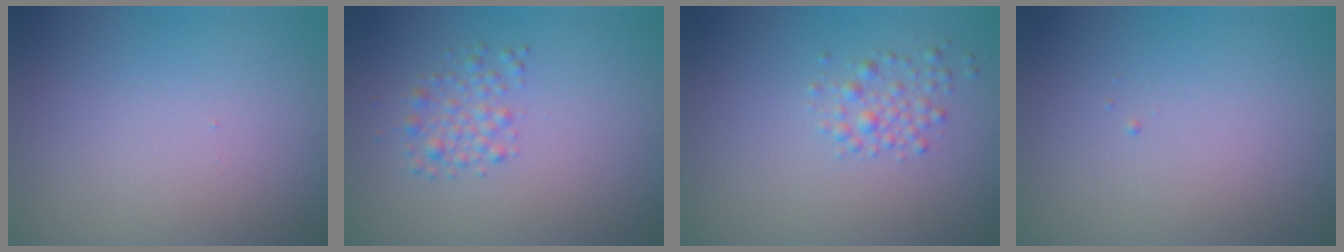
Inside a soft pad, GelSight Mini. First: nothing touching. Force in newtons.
{"total": 1.9, "press": 1.9, "slide": 0.0}
{"total": 1.7, "press": 1.7, "slide": 0.1}
{"total": 0.0}